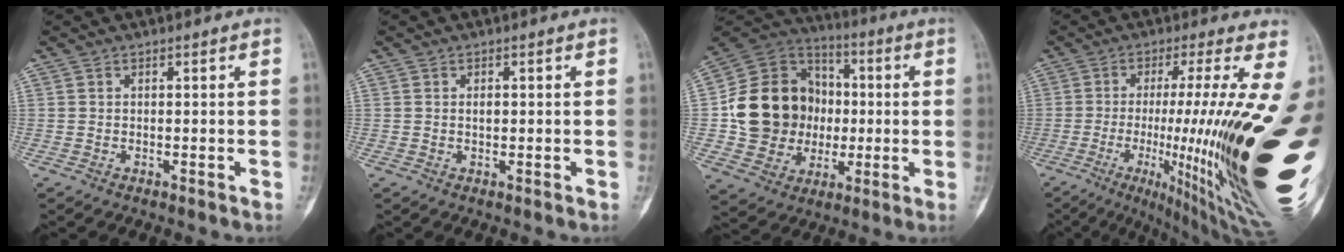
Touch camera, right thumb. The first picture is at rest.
{"total": 1.0, "force": [0.1, 0.6, 0.8], "torque": [-0.010, 0.001, 0.002]}
{"total": 20.0, "force": [-0.3, 17.4, 9.9], "torque": [-0.137, 0.031, 0.008]}
{"total": 28.2, "force": [-1.7, 4.4, 27.8], "torque": [-0.314, -0.021, -0.012]}